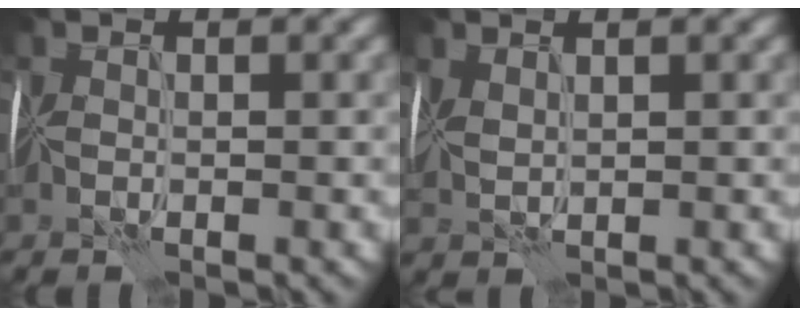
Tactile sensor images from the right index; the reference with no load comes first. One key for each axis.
{"total": 1.5, "fx": 1.1, "fy": 0.5, "fz": 1.0, "tx": -0.026, "ty": 0.006, "tz": 0.026}